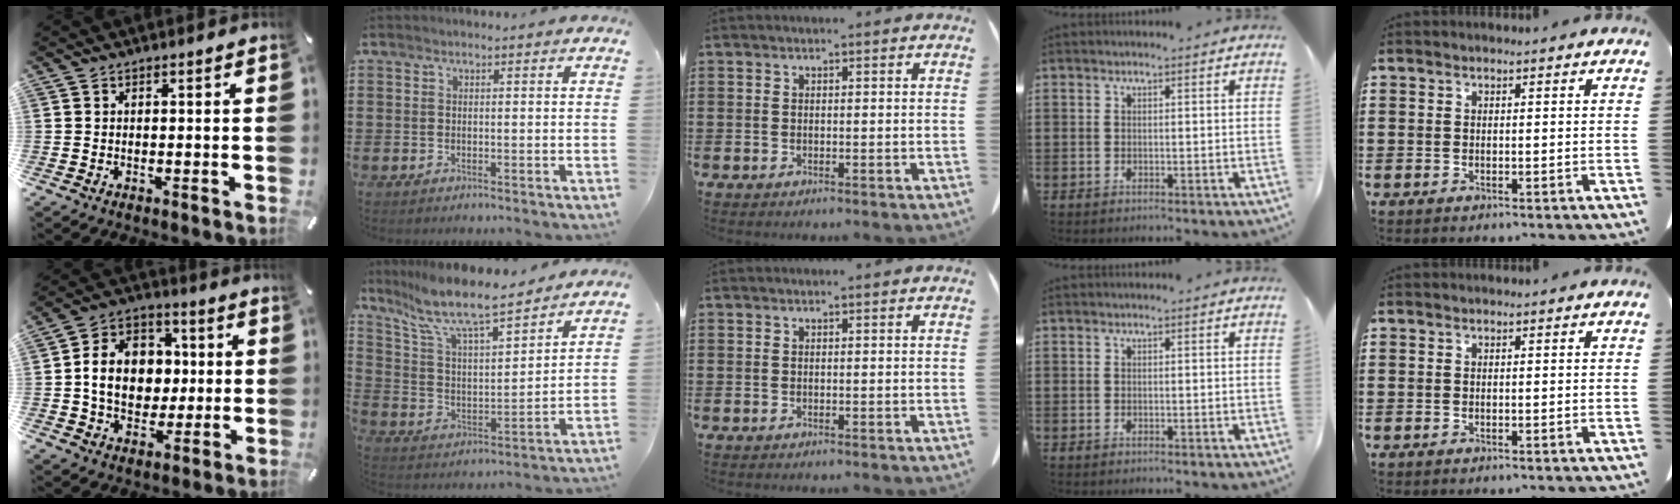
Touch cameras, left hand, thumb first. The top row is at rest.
{"thumb": {"total": 13.5, "force": [-0.3, 11.4, 7.2], "torque": [-0.141, 0.022, 0.002]}, "index": {"total": 9.2, "force": [8.0, 1.1, 4.5], "torque": [-0.122, -0.048, 0.134]}}